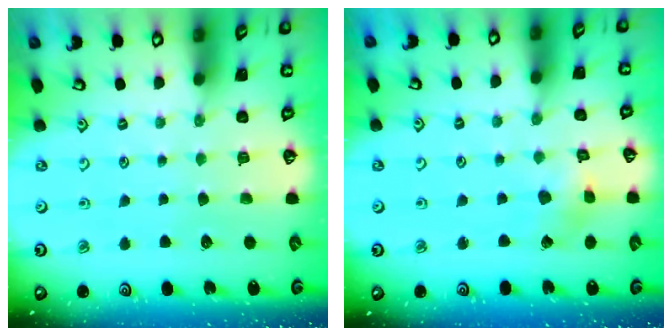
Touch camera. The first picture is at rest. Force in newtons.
{"total": 2.8, "press": 2.8, "slide": 0.3}